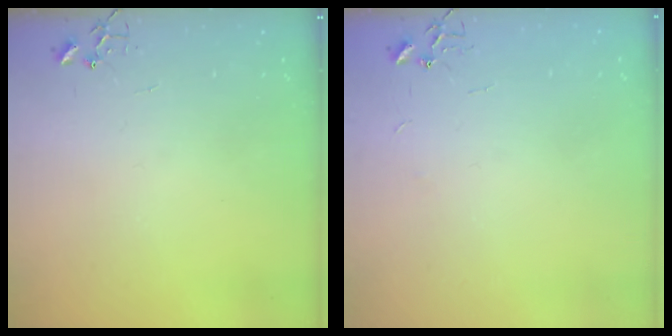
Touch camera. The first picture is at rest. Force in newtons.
{"total": 2.4, "press": 2.4, "slide": 0.3}